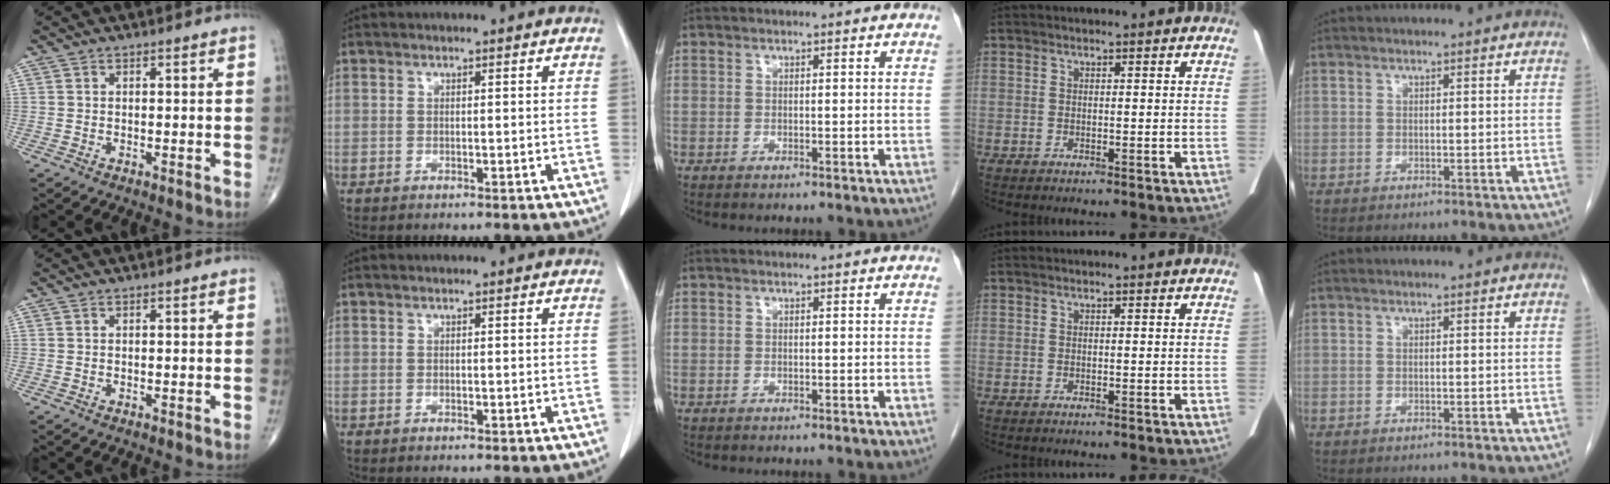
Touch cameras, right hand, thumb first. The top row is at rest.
{}